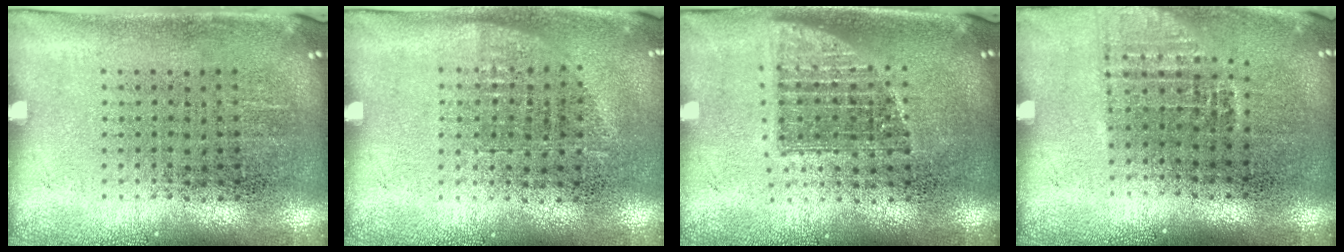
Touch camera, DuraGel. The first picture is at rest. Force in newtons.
{"total": 0.6, "press": 0.6, "slide": 0.3}
{"total": 1.2, "press": 1.0, "slide": 0.7}
{"total": 1.1, "press": 1.0, "slide": 0.5}